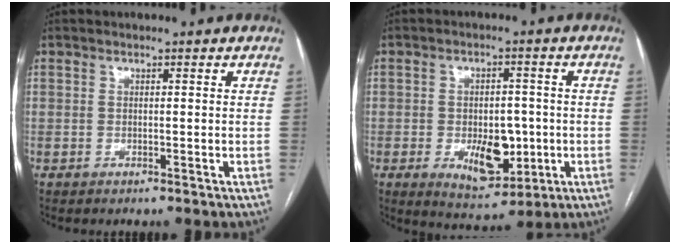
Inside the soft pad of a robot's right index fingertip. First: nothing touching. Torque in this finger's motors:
{"motor_torque": [-0.23, 0.19, 0.03, 0.04]}